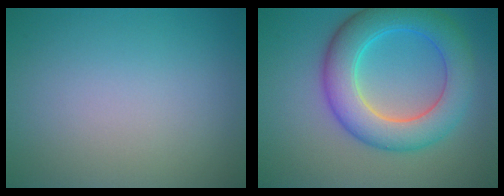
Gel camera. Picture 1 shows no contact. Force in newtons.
{"total": 7.7, "press": 7.7, "slide": 0.3}